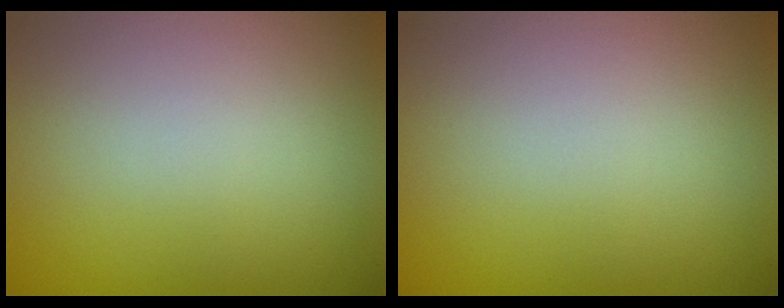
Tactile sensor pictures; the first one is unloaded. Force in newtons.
{"total": 0.0}